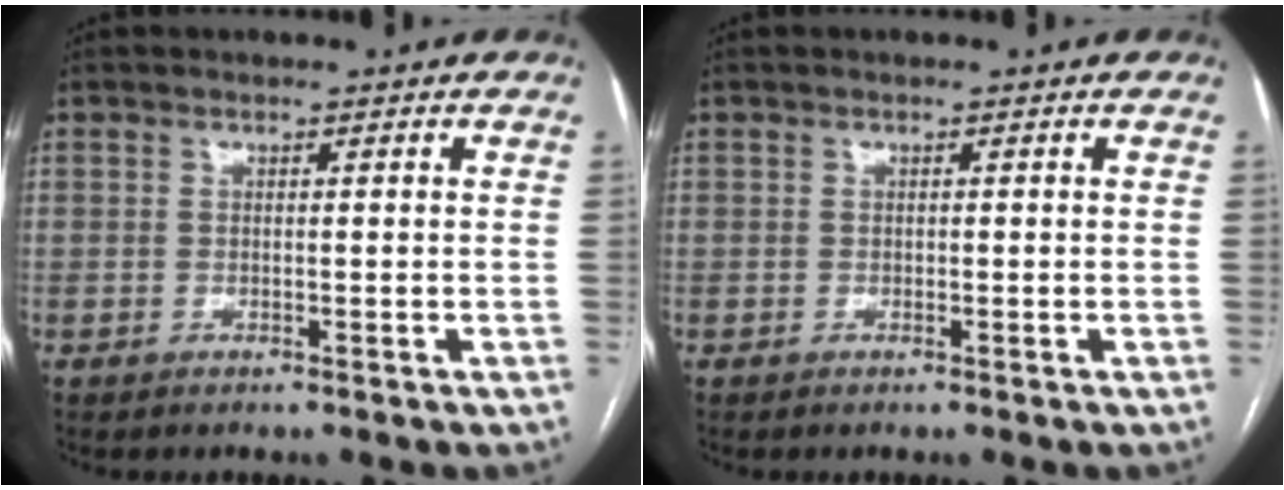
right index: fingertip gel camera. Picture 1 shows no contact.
{"total": 0.0}